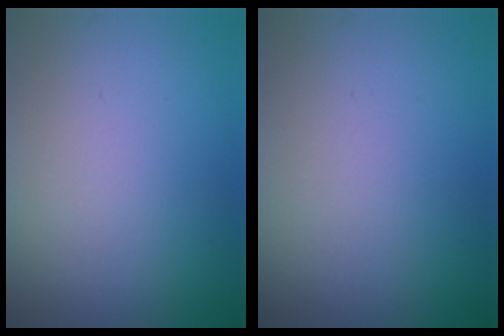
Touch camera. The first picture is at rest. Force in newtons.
{"total": 0.0}